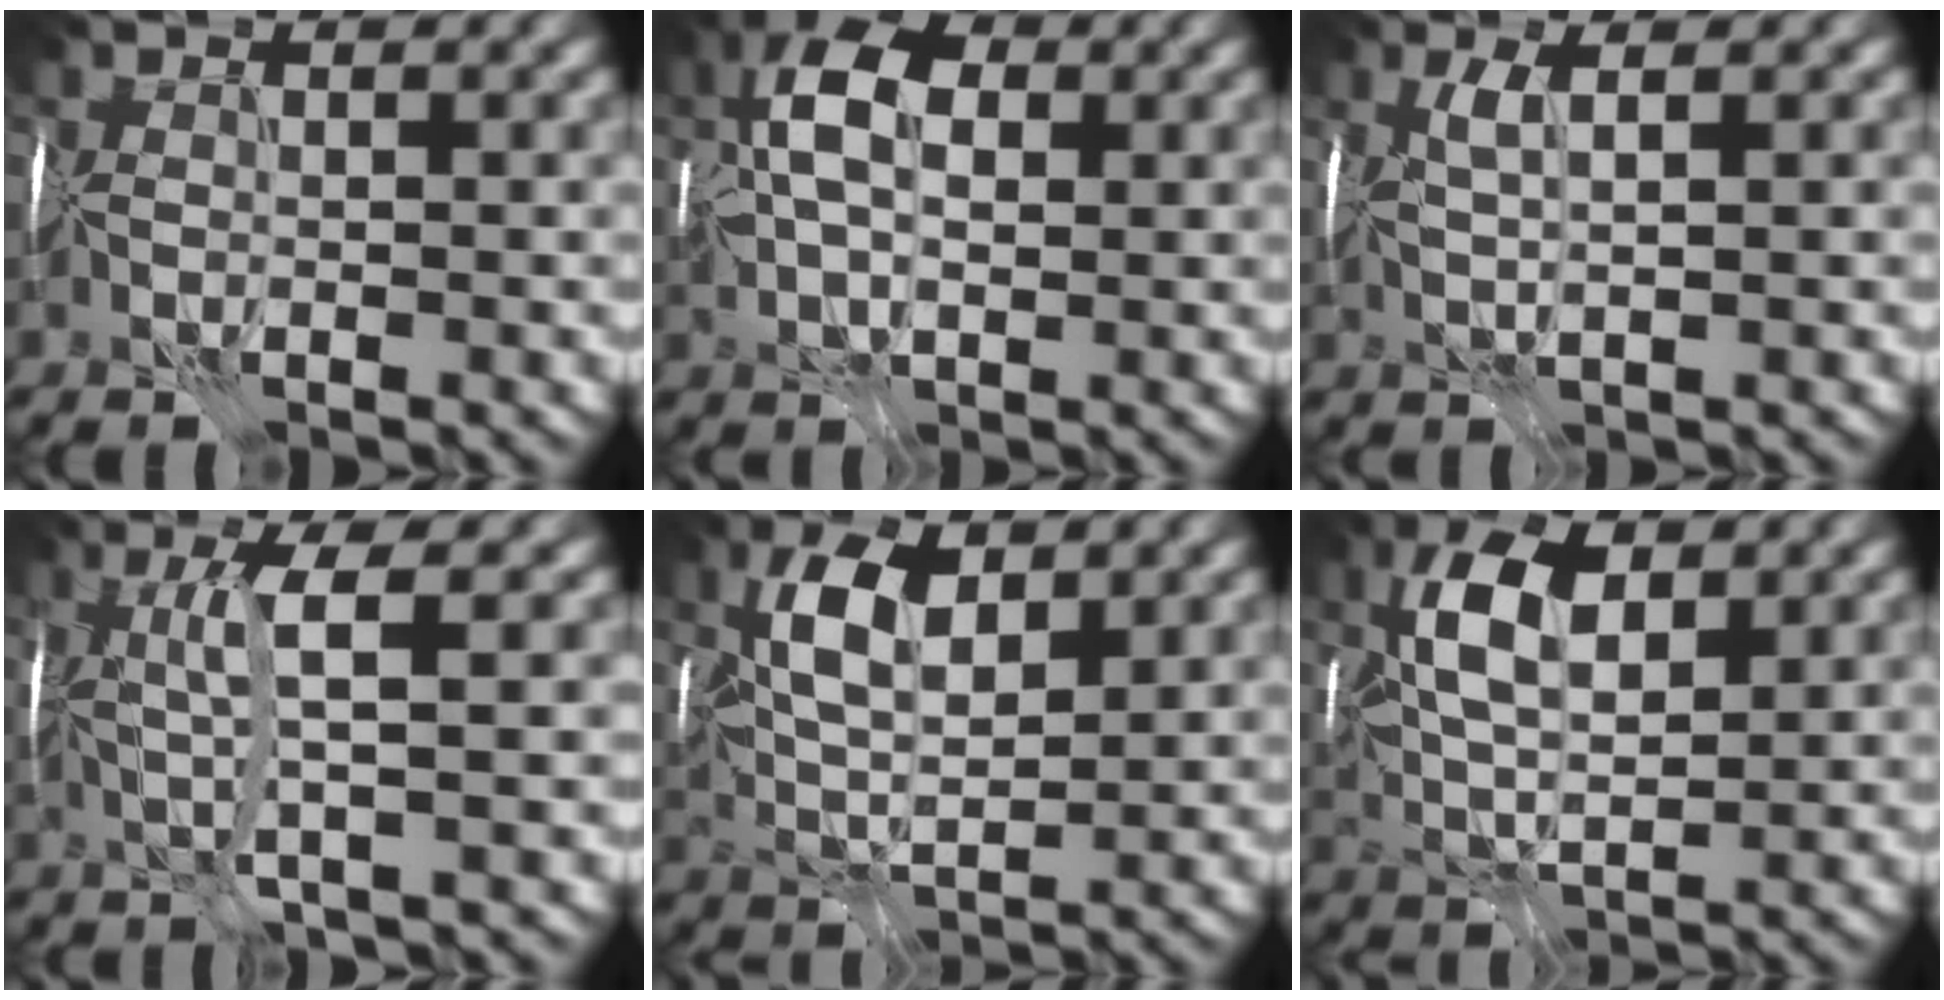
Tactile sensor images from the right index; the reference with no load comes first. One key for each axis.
{"total": 8.4, "fx": 2.0, "fy": 5.1, "fz": 6.4, "tx": -0.148, "ty": 0.031, "tz": 0.027}
{"total": 2.2, "fx": 1.0, "fy": 0.2, "fz": 1.9, "tx": -0.042, "ty": 0.009, "tz": 0.021}
{"total": 3.5, "fx": 0.7, "fy": 0.1, "fz": 3.4, "tx": -0.076, "ty": 0.006, "tz": 0.021}
{"total": 6.8, "fx": 2.4, "fy": 3.2, "fz": 5.6, "tx": -0.117, "ty": 0.020, "tz": 0.042}
{"total": 7.9, "fx": 2.5, "fy": 3.8, "fz": 6.4, "tx": -0.141, "ty": 0.020, "tz": 0.042}